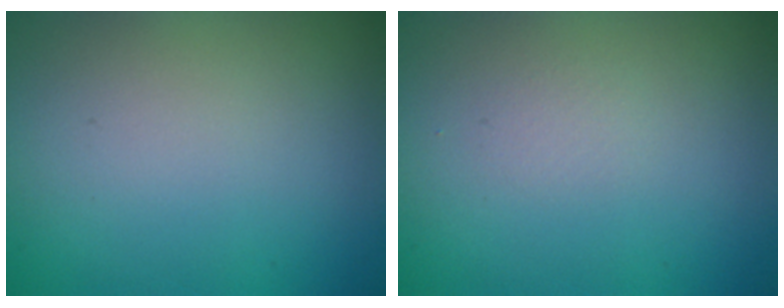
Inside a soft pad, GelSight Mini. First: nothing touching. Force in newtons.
{"total": 0.5, "press": 0.5, "slide": 0.1}